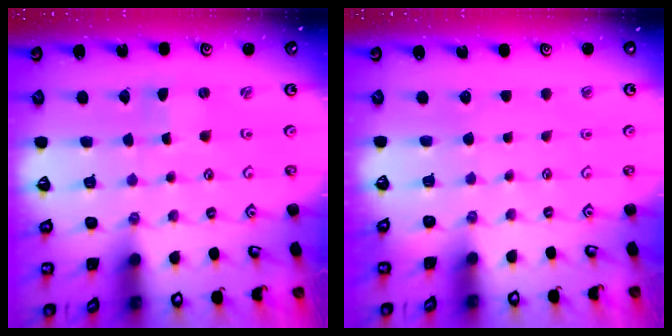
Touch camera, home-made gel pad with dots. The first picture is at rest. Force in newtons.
{"total": 0.0}